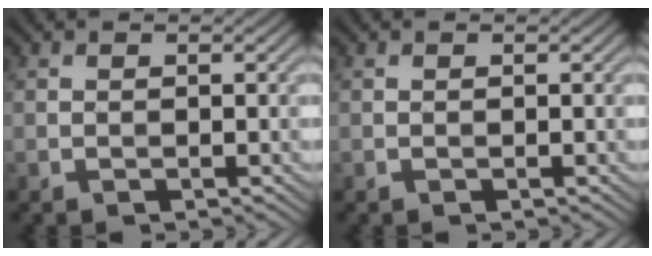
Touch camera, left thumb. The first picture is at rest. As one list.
[{"total": 0.0}]